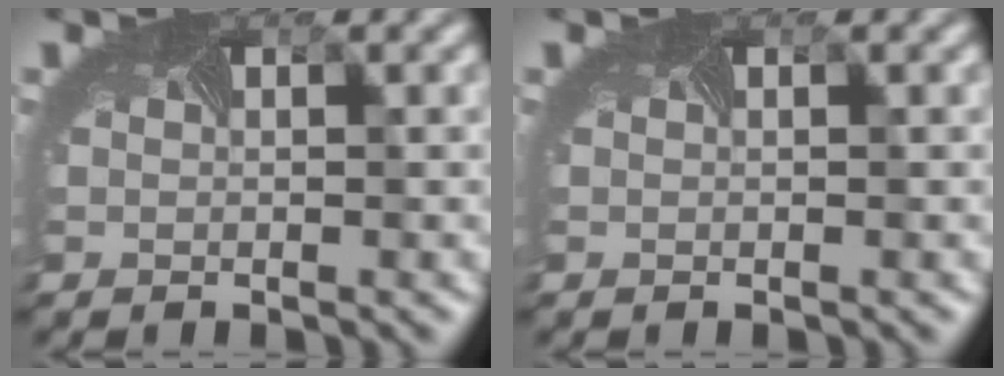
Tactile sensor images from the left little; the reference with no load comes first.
{"total": 0.0}